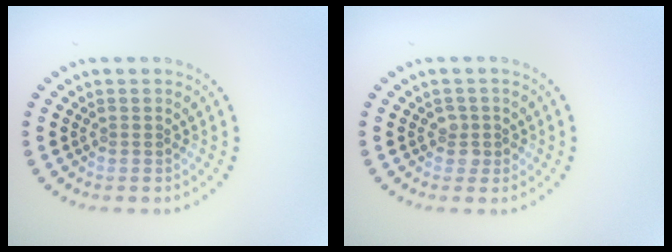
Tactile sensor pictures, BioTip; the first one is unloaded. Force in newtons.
{"total": 1.2, "press": 1.1, "slide": 0.4}